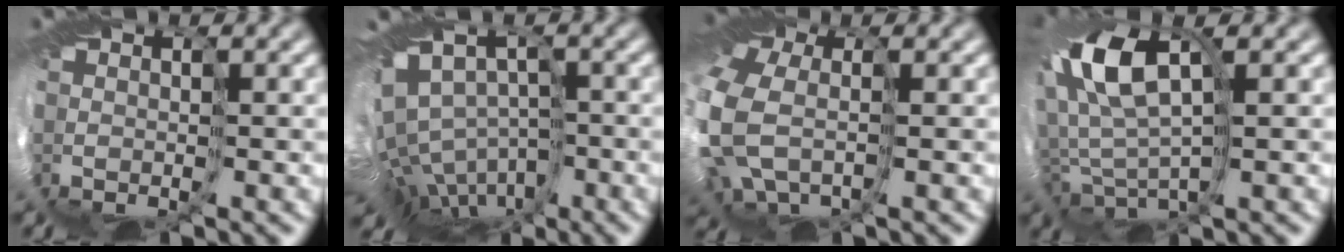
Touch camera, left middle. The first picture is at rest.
{"total": 9.2, "force": [-4.1, 6.8, 4.8], "torque": [-0.120, -0.011, -0.009]}
{"total": 9.6, "force": [0.2, 7.4, 6.2], "torque": [-0.186, -0.030, 0.041]}
{"total": 7.5, "force": [2.4, 3.8, 6.0], "torque": [-0.151, 0.022, 0.036]}